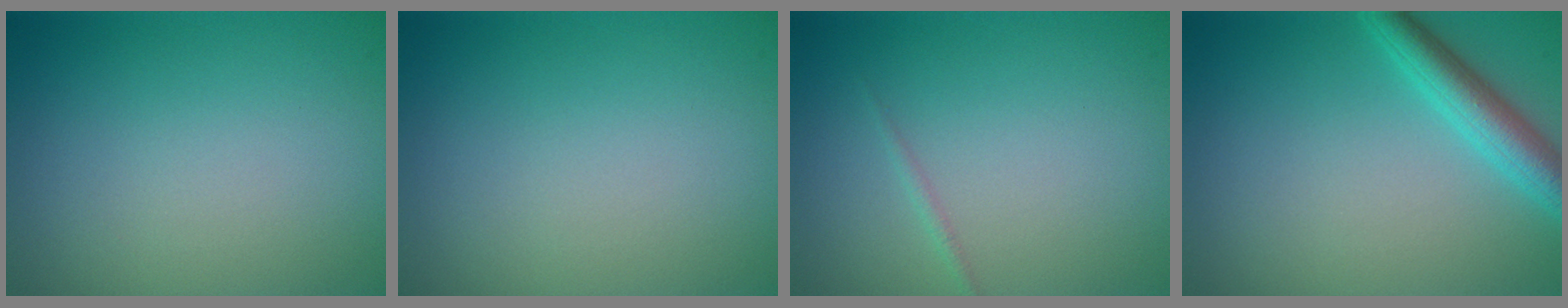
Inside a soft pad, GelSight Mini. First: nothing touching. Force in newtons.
{"total": 0.0}
{"total": 0.5, "press": 0.5, "slide": 0.0}
{"total": 3.7, "press": 3.7, "slide": 0.2}